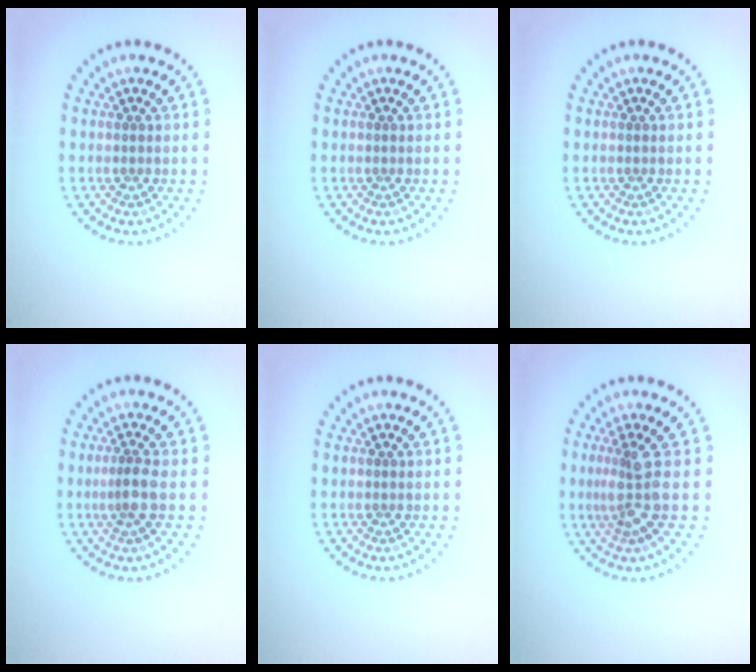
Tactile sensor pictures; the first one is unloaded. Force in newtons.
{"total": 0.0}
{"total": 0.0}
{"total": 2.1, "press": 1.7, "slide": 1.2}
{"total": 0.0}
{"total": 3.1, "press": 2.2, "slide": 2.1}